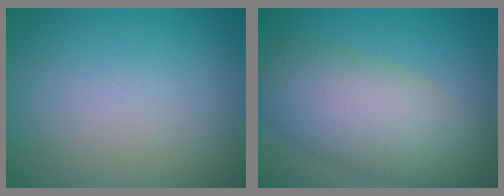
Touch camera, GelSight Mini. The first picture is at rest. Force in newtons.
{"total": 8.7, "press": 8.7, "slide": 0.4}